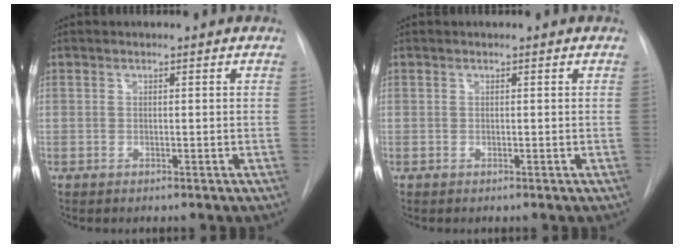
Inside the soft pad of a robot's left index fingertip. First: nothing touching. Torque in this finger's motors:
{"motor_torque": [0.00, 0.00, 0.00, 0.00]}